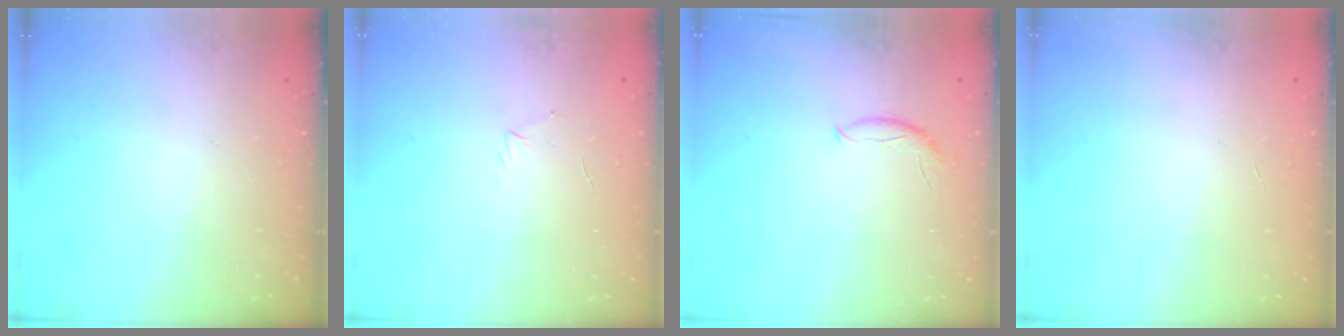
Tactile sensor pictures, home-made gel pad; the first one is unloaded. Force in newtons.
{"total": 3.2, "press": 3.1, "slide": 0.8}
{"total": 7.5, "press": 7.5, "slide": 0.9}
{"total": 0.0}